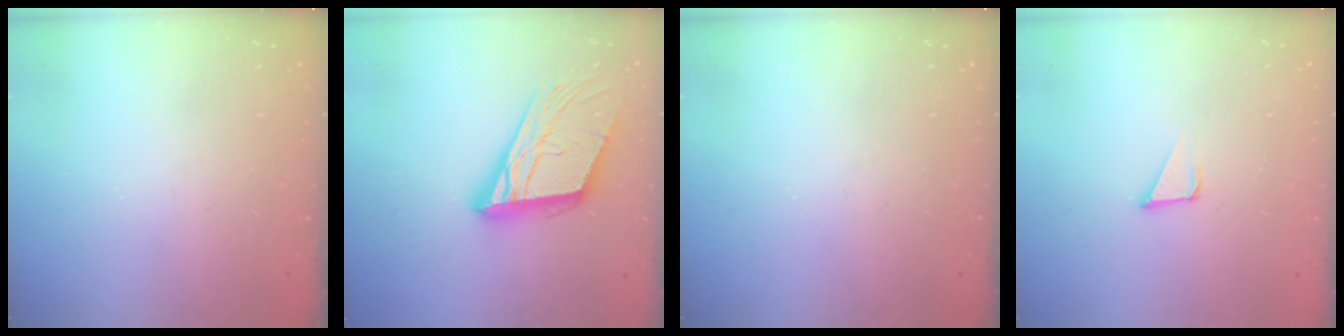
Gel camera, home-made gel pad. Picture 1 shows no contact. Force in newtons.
{"total": 18.4, "press": 18.1, "slide": 2.9}
{"total": 0.0}
{"total": 2.2, "press": 2.2, "slide": 0.2}